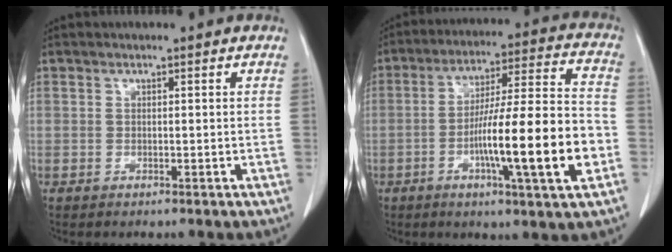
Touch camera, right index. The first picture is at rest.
{"total": 17.8, "force": [-4.9, 0.5, 17.1], "torque": [-0.275, 0.002, -0.079]}